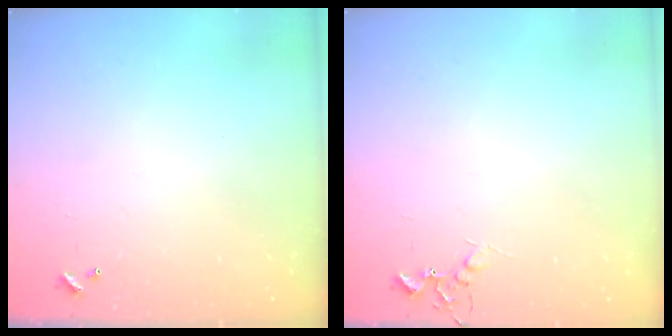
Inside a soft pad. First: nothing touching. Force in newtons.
{"total": 5.8, "press": 5.7, "slide": 1.0}